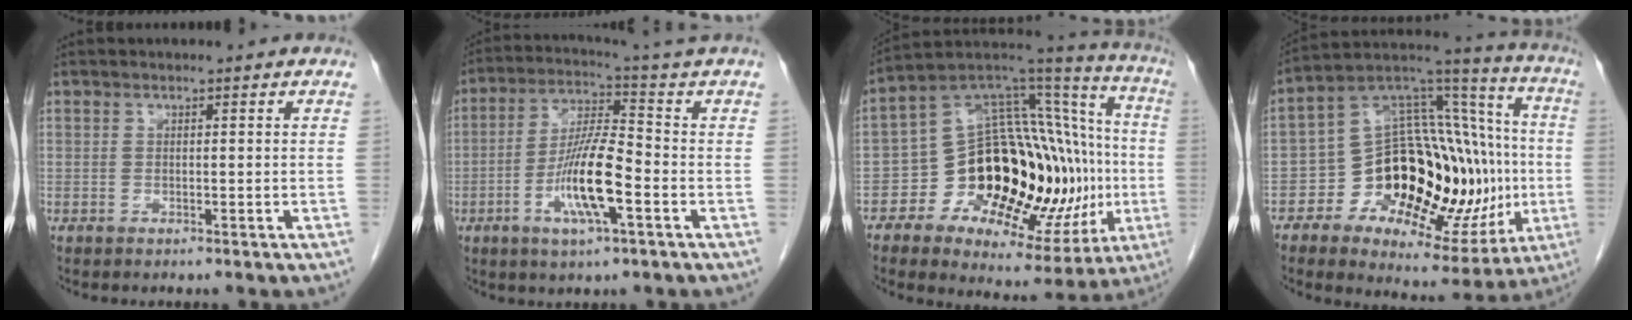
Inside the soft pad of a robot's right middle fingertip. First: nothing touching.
{"total": 8.9, "force": [-2.4, -0.5, 8.6], "torque": [-0.175, -0.009, -0.044]}
{"total": 27.1, "force": [-3.9, 11.4, 24.3], "torque": [-0.312, 0.043, -0.047]}
{"total": 24.6, "force": [-3.5, 11.7, 21.4], "torque": [-0.295, 0.043, -0.045]}